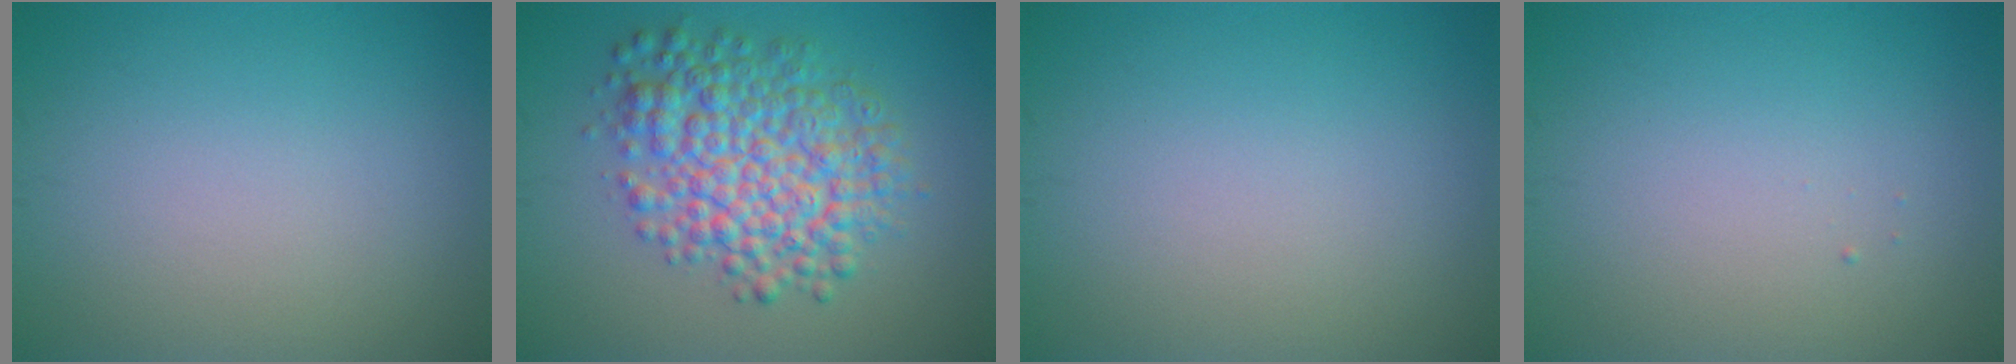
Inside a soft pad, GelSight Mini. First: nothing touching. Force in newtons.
{"total": 7.5, "press": 7.5, "slide": 0.1}
{"total": 0.0}
{"total": 0.0}